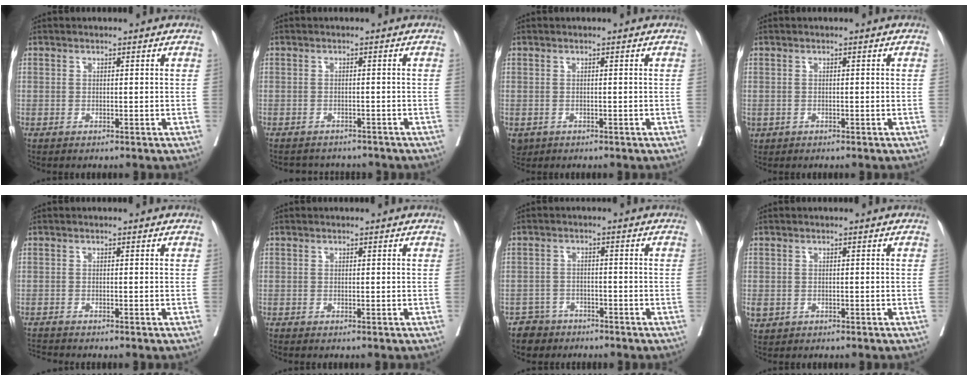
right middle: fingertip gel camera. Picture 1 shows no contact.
{"total": 5.9, "force": [-5.5, 2.0, 0.7], "torque": [-0.008, 0.005, -0.063]}
{"total": 2.2, "force": [-0.9, 1.8, 0.8], "torque": [-0.014, -0.002, -0.006]}
{"total": 1.7, "force": [-0.6, 1.4, 0.8], "torque": [-0.019, 0.001, -0.001]}
{"total": 1.5, "force": [-1.5, -0.2, 0.0], "torque": [0.000, -0.008, -0.029]}
{"total": 0.0}
{"total": 3.9, "force": [-2.9, 2.6, -0.4], "torque": [0.008, 0.009, -0.050]}
{"total": 4.0, "force": [-1.6, 3.2, 1.7], "torque": [-0.048, -0.003, -0.018]}